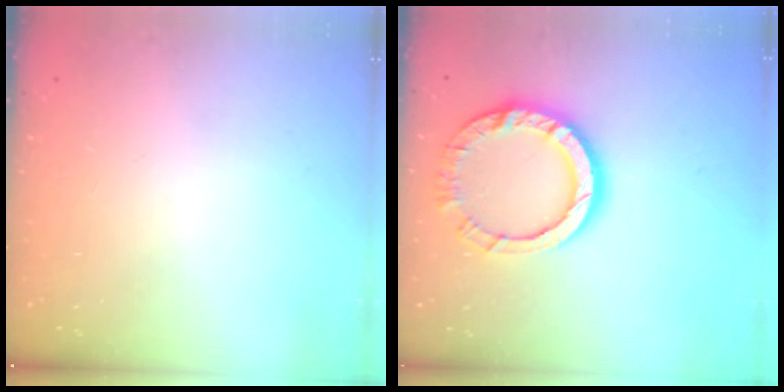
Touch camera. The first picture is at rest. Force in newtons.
{"total": 13.4, "press": 13.4, "slide": 1.4}